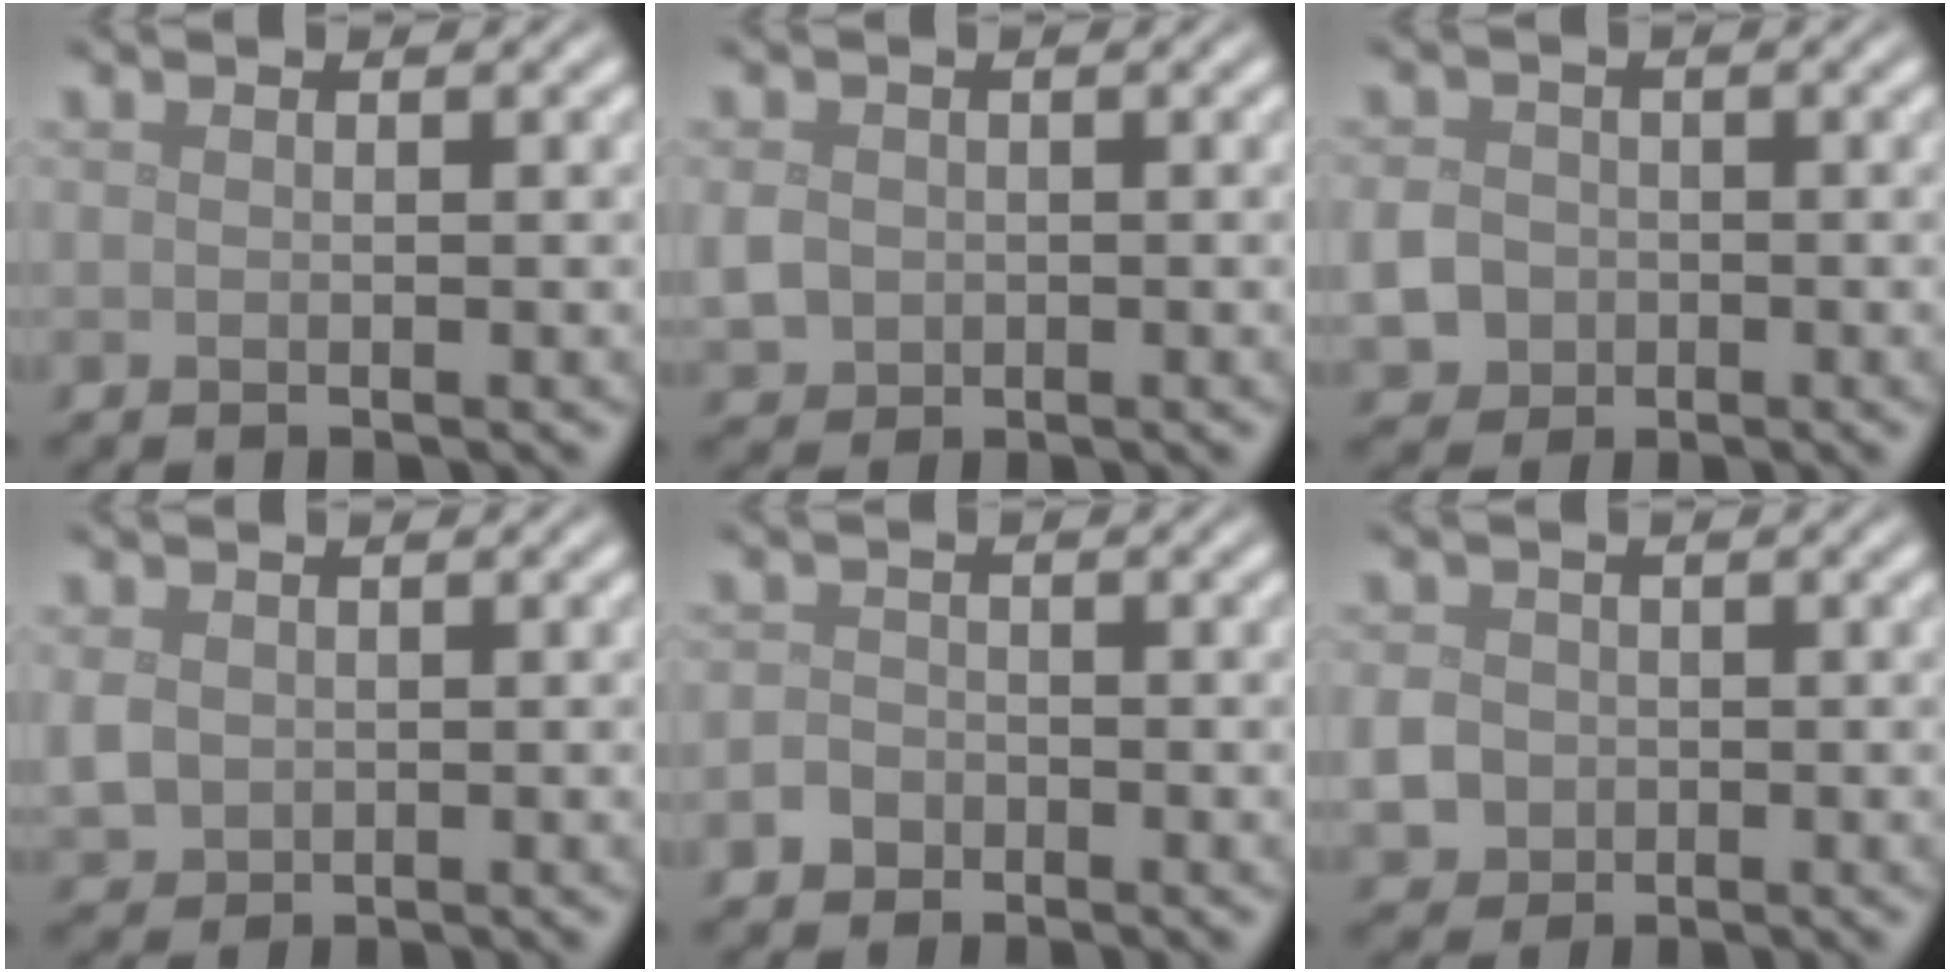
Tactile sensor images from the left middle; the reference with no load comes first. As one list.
[{"total": 2.4, "force": [-0.1, 2.1, 1.1], "torque": [-0.027, -0.003, -0.004]}, {"total": 3.6, "force": [-0.8, 3.3, 1.3], "torque": [-0.021, -0.005, -0.018]}, {"total": 2.4, "force": [0.1, 2.1, 1.2], "torque": [-0.032, -0.004, 0.001]}, {"total": 1.7, "force": [-0.9, 1.3, 0.5], "torque": [-0.002, 0.001, -0.022]}, {"total": 3.0, "force": [-0.5, 2.7, 1.1], "torque": [-0.022, -0.003, -0.008]}]